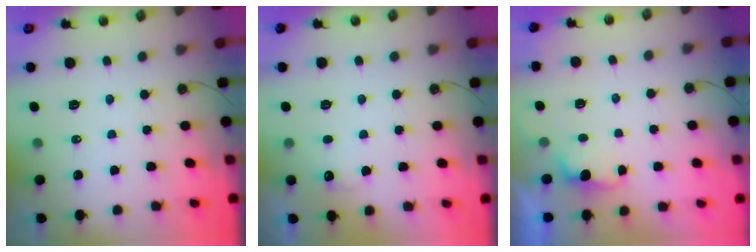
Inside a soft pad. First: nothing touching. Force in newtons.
{"total": 5.2, "press": 5.0, "slide": 1.1}
{"total": 2.1, "press": 2.0, "slide": 0.9}